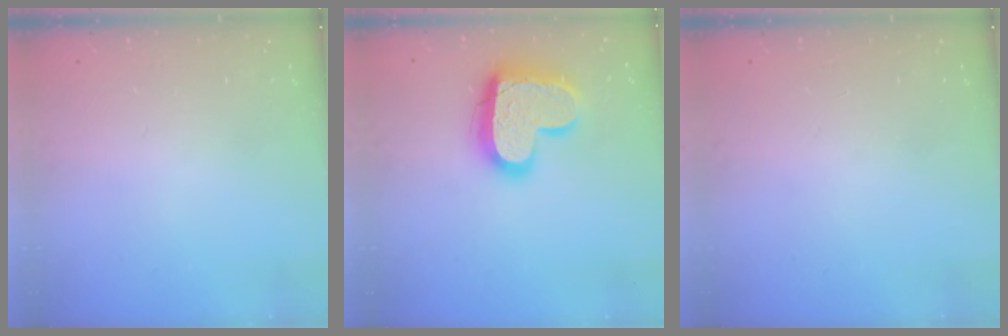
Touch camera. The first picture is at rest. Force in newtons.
{"total": 17.5, "press": 17.4, "slide": 1.3}
{"total": 0.0}